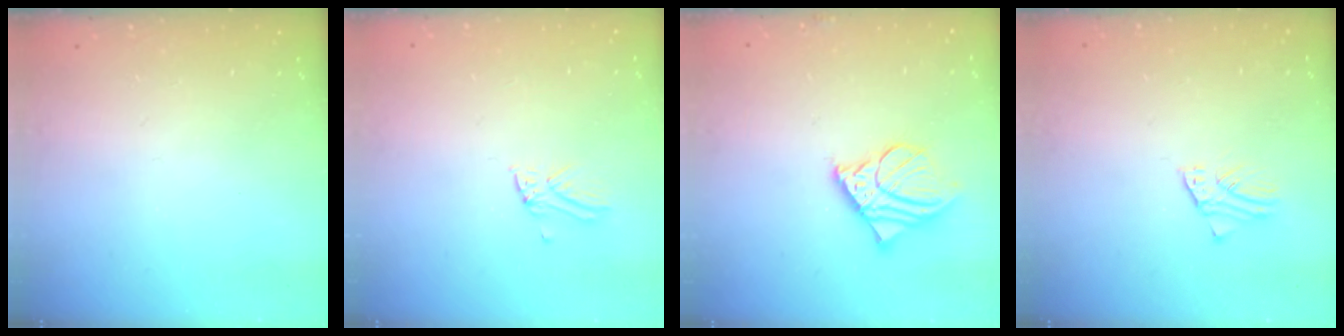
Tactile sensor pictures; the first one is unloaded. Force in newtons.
{"total": 2.1, "press": 2.1, "slide": 0.1}
{"total": 10.9, "press": 10.7, "slide": 1.7}
{"total": 1.6, "press": 1.6, "slide": 0.2}